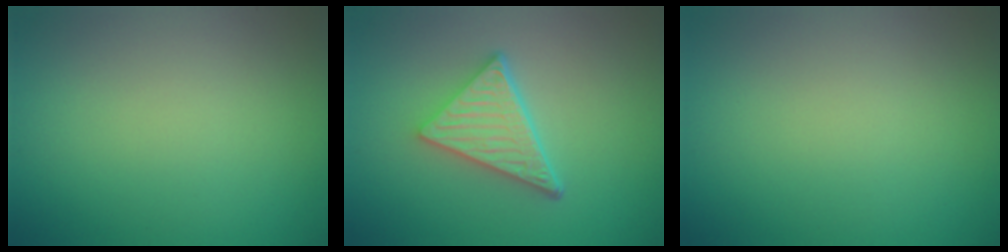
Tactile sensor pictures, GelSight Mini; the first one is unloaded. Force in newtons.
{"total": 5.1, "press": 3.8, "slide": 3.4}
{"total": 0.0}